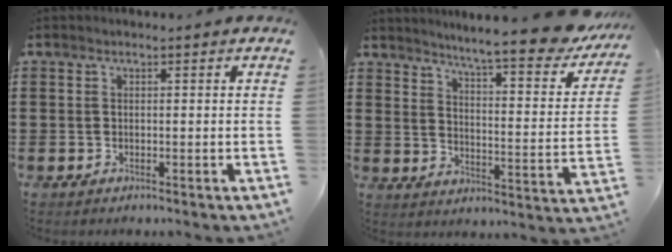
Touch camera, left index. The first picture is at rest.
{"total": 8.3, "force": [7.4, -0.7, 3.9], "torque": [-0.081, -0.057, 0.118]}